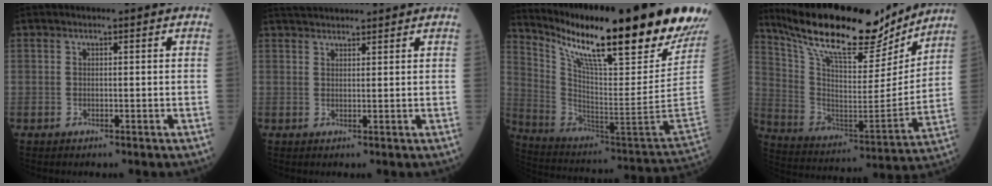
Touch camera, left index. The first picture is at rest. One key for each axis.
{"total": 5.9, "fx": 5.6, "fy": 0.7, "fz": 1.8, "tx": -0.028, "ty": 0.039, "tz": 0.088}
{"total": 28.7, "fx": 21.2, "fy": 1.1, "fz": 19.3, "tx": -0.338, "ty": -0.058, "tz": 0.326}
{"total": 23.2, "fx": 19.5, "fy": 5.7, "fz": 11.2, "tx": -0.205, "ty": -0.010, "tz": 0.319}